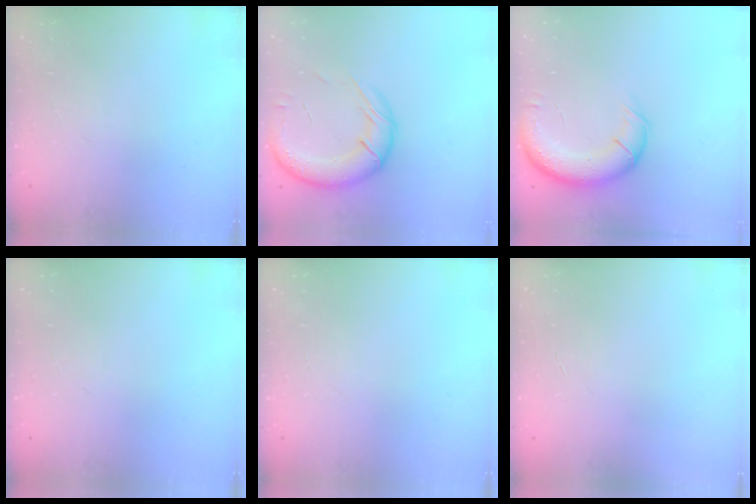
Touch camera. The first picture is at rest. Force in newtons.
{"total": 19.3, "press": 18.8, "slide": 4.3}
{"total": 14.1, "press": 13.5, "slide": 3.8}
{"total": 0.0}
{"total": 0.0}
{"total": 0.0}